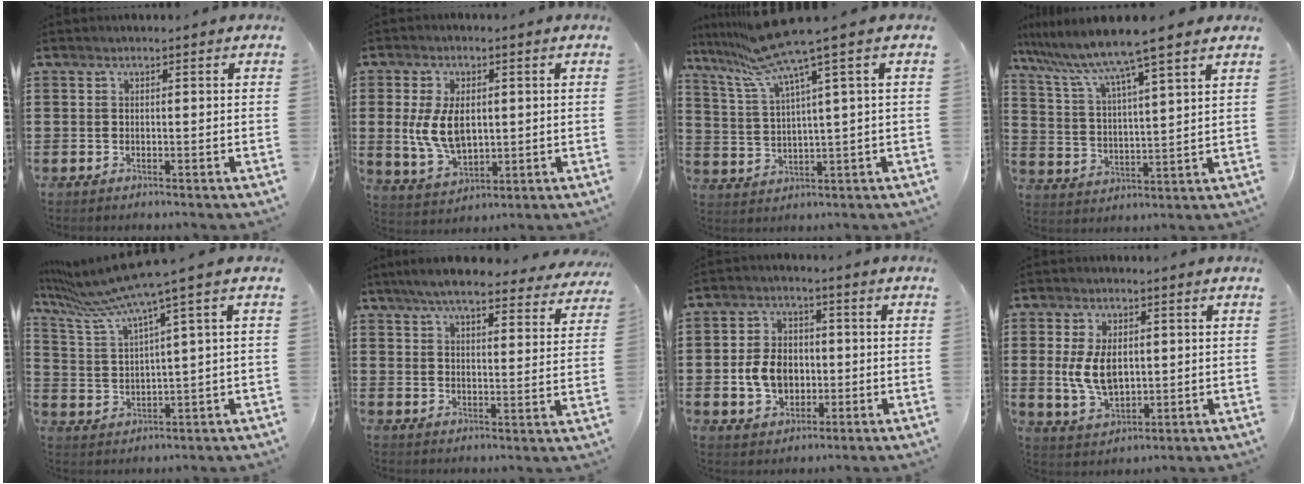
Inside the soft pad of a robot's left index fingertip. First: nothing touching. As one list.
[{"total": 8.1, "force": [0.8, 5.0, 6.4], "torque": [-0.152, 0.001, 0.006]}, {"total": 9.2, "force": [6.4, -0.4, 6.7], "torque": [-0.167, -0.037, 0.106]}, {"total": 8.0, "force": [6.8, -0.7, 4.1], "torque": [-0.108, -0.041, 0.108]}, {"total": 6.9, "force": [5.1, -0.7, 4.6], "torque": [-0.120, -0.041, 0.083]}, {"total": 6.9, "force": [6.4, 0.6, 2.7], "torque": [-0.076, -0.021, 0.113]}, {"total": 6.8, "force": [-0.9, 5.3, 4.2], "torque": [-0.092, 0.000, -0.025]}, {"total": 7.2, "force": [0.7, 4.4, 5.6], "torque": [-0.126, 0.003, 0.007]}]